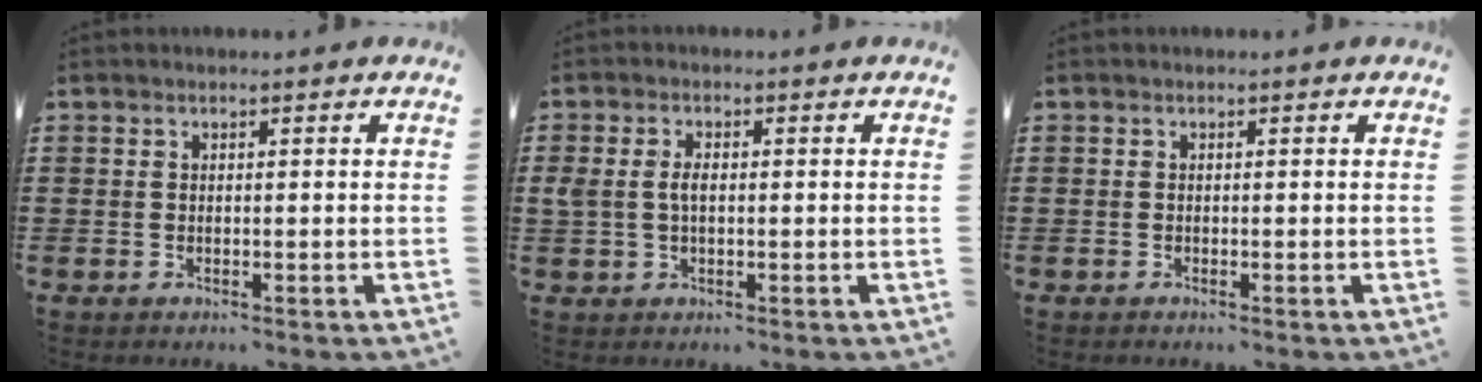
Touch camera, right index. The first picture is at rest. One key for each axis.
{"total": 3.0, "fx": 0.2, "fy": 1.7, "fz": 2.4, "tx": -0.064, "ty": 0.002, "tz": -0.003}
{"total": 0.0}